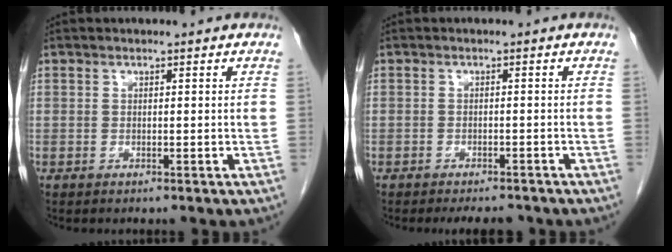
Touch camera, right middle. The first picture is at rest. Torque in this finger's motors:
{"motor_torque": [1.25, -0.89, 0.08, 0.05]}